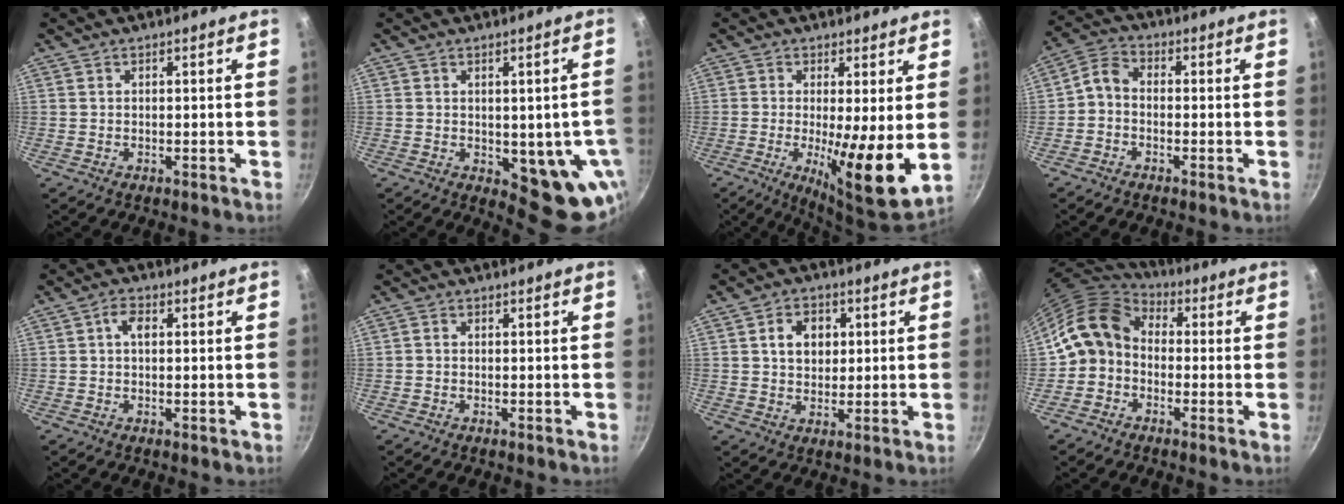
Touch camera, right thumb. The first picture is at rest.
{"total": 12.2, "force": [-1.9, 5.9, 10.5], "torque": [-0.078, -0.014, -0.016]}
{"total": 11.3, "force": [-0.2, 2.1, 11.1], "torque": [-0.177, -0.027, -0.003]}
{"total": 4.2, "force": [-1.5, 2.9, 2.7], "torque": [-0.059, 0.032, -0.043]}
{"total": 3.3, "force": [0.5, 2.0, 2.6], "torque": [-0.041, 0.005, 0.004]}
{"total": 0.7, "force": [-0.3, 0.5, 0.3], "torque": [-0.004, 0.002, -0.007]}
{"total": 6.6, "force": [1.5, 5.2, 3.7], "torque": [-0.038, 0.002, 0.022]}
{"total": 10.2, "force": [-0.7, 8.4, 5.7], "torque": [-0.083, 0.034, -0.037]}